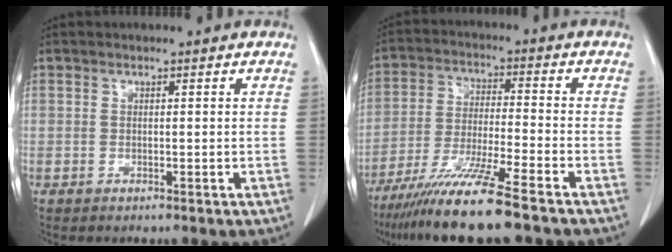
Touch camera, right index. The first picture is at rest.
{"total": 12.3, "force": [-9.4, -0.9, 7.9], "torque": [-0.144, -0.038, -0.165]}